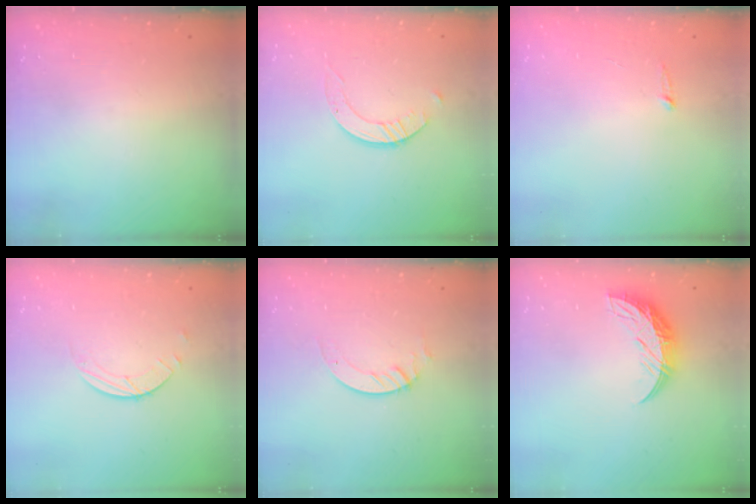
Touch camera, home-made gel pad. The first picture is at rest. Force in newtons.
{"total": 2.9, "press": 2.9, "slide": 0.3}
{"total": 2.5, "press": 2.5, "slide": 0.2}
{"total": 2.0, "press": 2.0, "slide": 0.2}
{"total": 3.0, "press": 3.0, "slide": 0.2}
{"total": 10.7, "press": 10.7, "slide": 0.4}